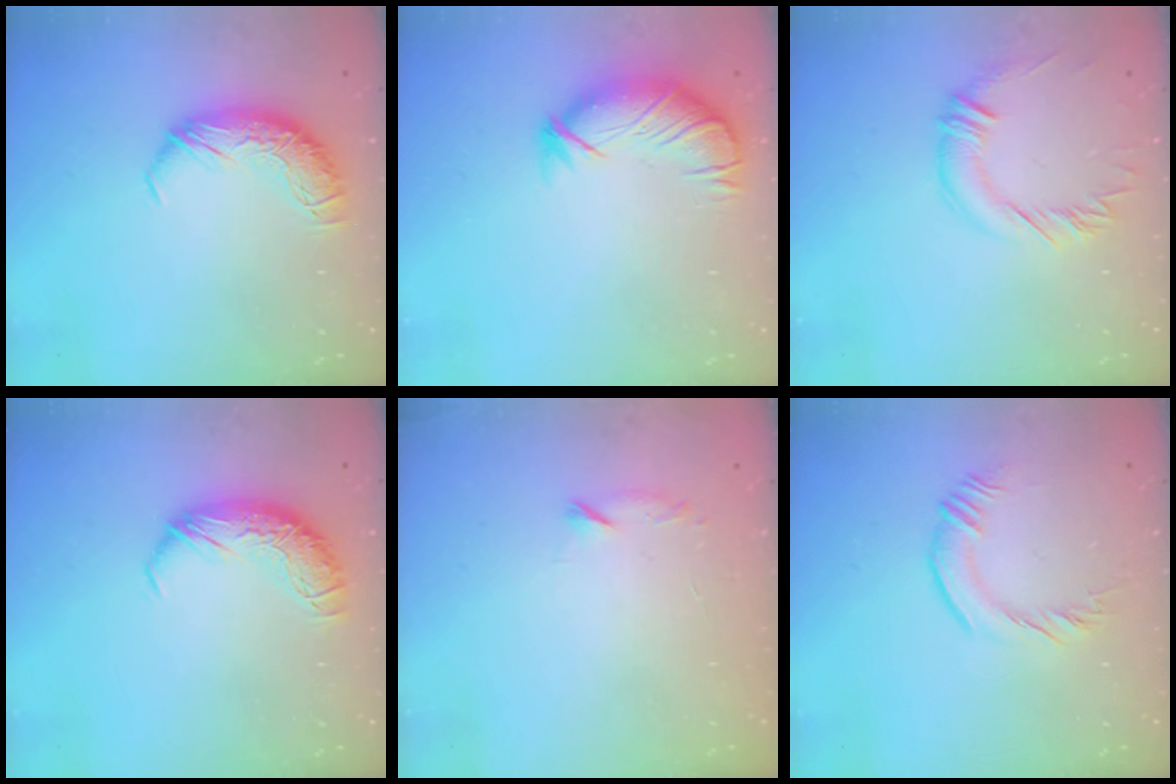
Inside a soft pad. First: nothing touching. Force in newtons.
{"total": 3.3, "press": 2.6, "slide": 2.1}
{"total": 0.9, "press": 0.8, "slide": 0.4}
{"total": 0.0}
{"total": 6.2, "press": 6.1, "slide": 1.2}
{"total": 0.9, "press": 0.6, "slide": 0.7}